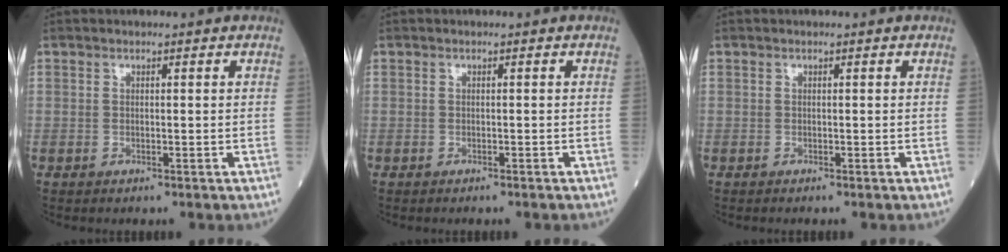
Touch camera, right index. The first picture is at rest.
{"total": 1.0, "force": [-0.9, -0.1, 0.5], "torque": [-0.010, 0.000, -0.008]}
{"total": 0.0}